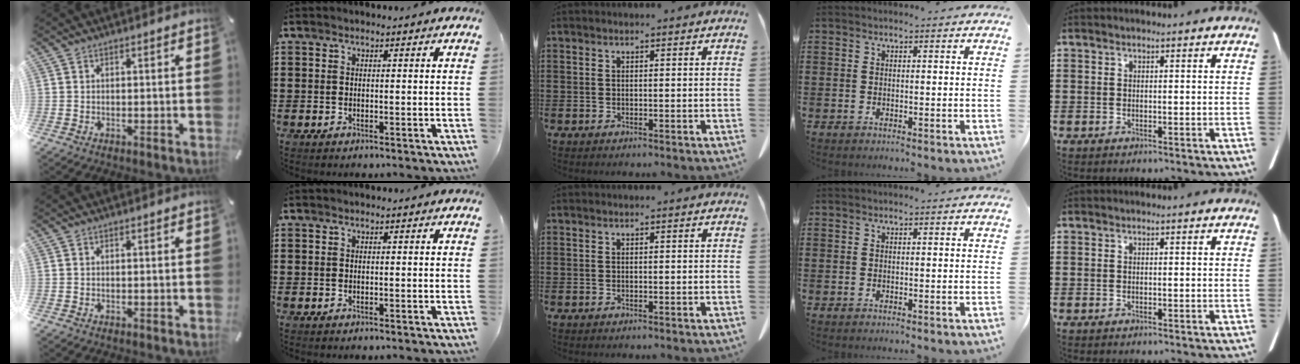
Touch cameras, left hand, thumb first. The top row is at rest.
{}